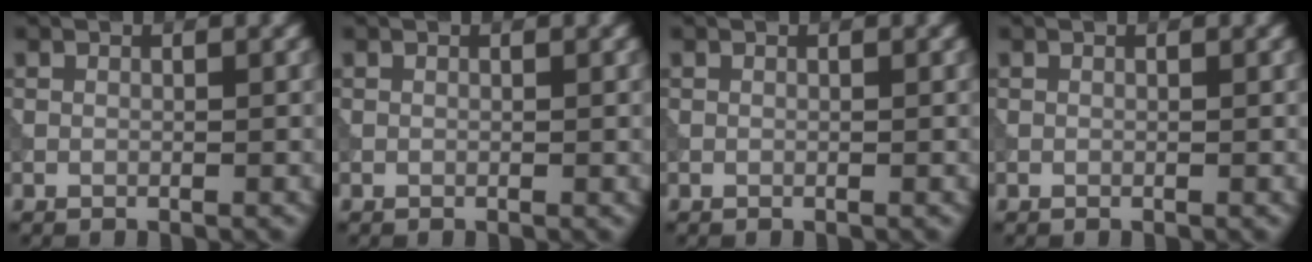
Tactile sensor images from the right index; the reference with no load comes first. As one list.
[{"total": 0.0}, {"total": 0.0}, {"total": 0.0}]